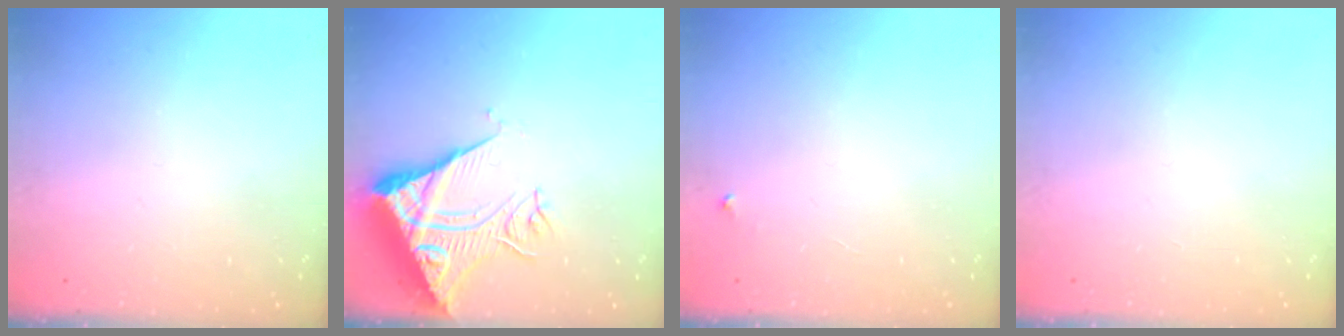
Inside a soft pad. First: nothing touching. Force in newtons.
{"total": 11.1, "press": 11.0, "slide": 1.3}
{"total": 2.2, "press": 2.2, "slide": 0.1}
{"total": 0.0}